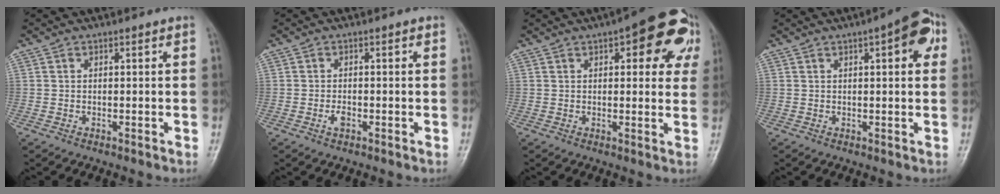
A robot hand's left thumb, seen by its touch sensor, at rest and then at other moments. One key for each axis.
{"total": 1.7, "fx": -0.7, "fy": 1.0, "fz": 1.3, "tx": -0.022, "ty": 0.000, "tz": -0.014}
{"total": 14.7, "fx": 6.0, "fy": 6.1, "fz": 11.9, "tx": -0.101, "ty": -0.001, "tz": 0.060}
{"total": 7.8, "fx": 2.9, "fy": 2.5, "fz": 6.8, "tx": -0.069, "ty": 0.007, "tz": 0.028}